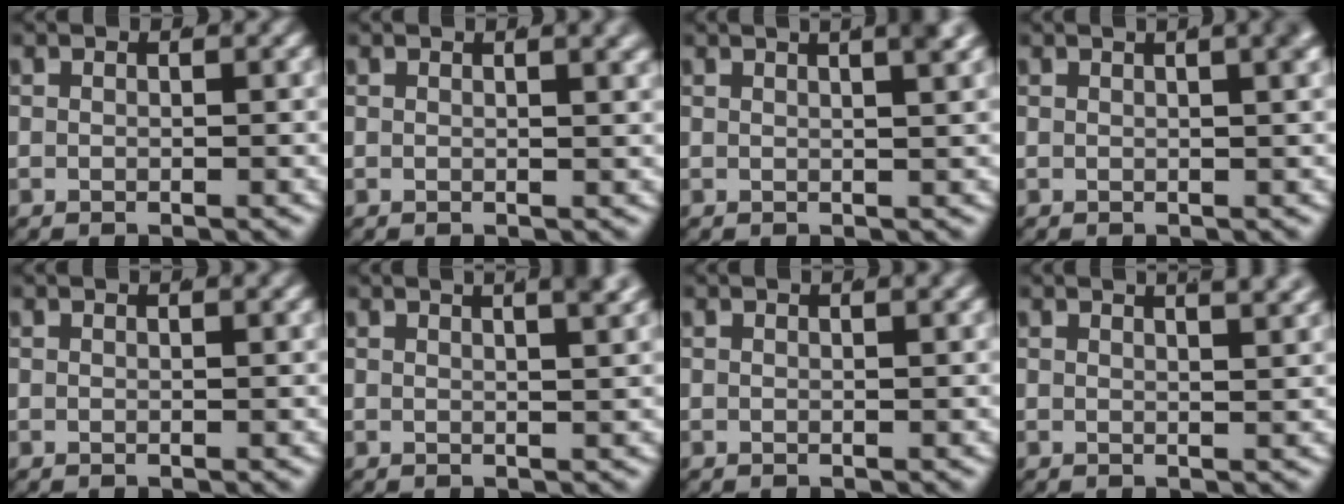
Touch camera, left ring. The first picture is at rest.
{"total": 1.8, "force": [1.1, 0.0, 1.4], "torque": [-0.012, 0.006, 0.015]}
{"total": 4.9, "force": [2.7, 1.2, 4.0], "torque": [-0.036, 0.020, 0.035]}
{"total": 2.9, "force": [1.3, 0.5, 2.5], "torque": [-0.014, 0.018, 0.014]}
{"total": 0.7, "force": [0.6, -0.2, 0.3], "torque": [-0.001, 0.004, 0.007]}
{"total": 5.2, "force": [3.0, 1.4, 4.1], "torque": [-0.037, 0.018, 0.039]}
{"total": 1.0, "force": [0.7, -0.1, 0.6], "torque": [-0.003, 0.007, 0.009]}
{"total": 3.5, "force": [2.5, 0.4, 2.4], "torque": [-0.021, 0.005, 0.037]}